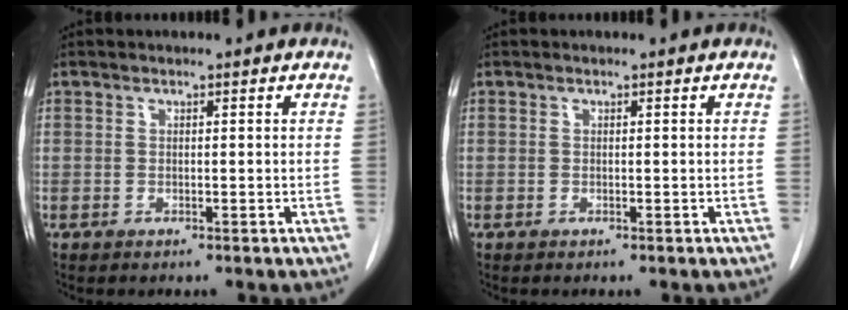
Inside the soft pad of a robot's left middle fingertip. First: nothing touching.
{"total": 0.0}